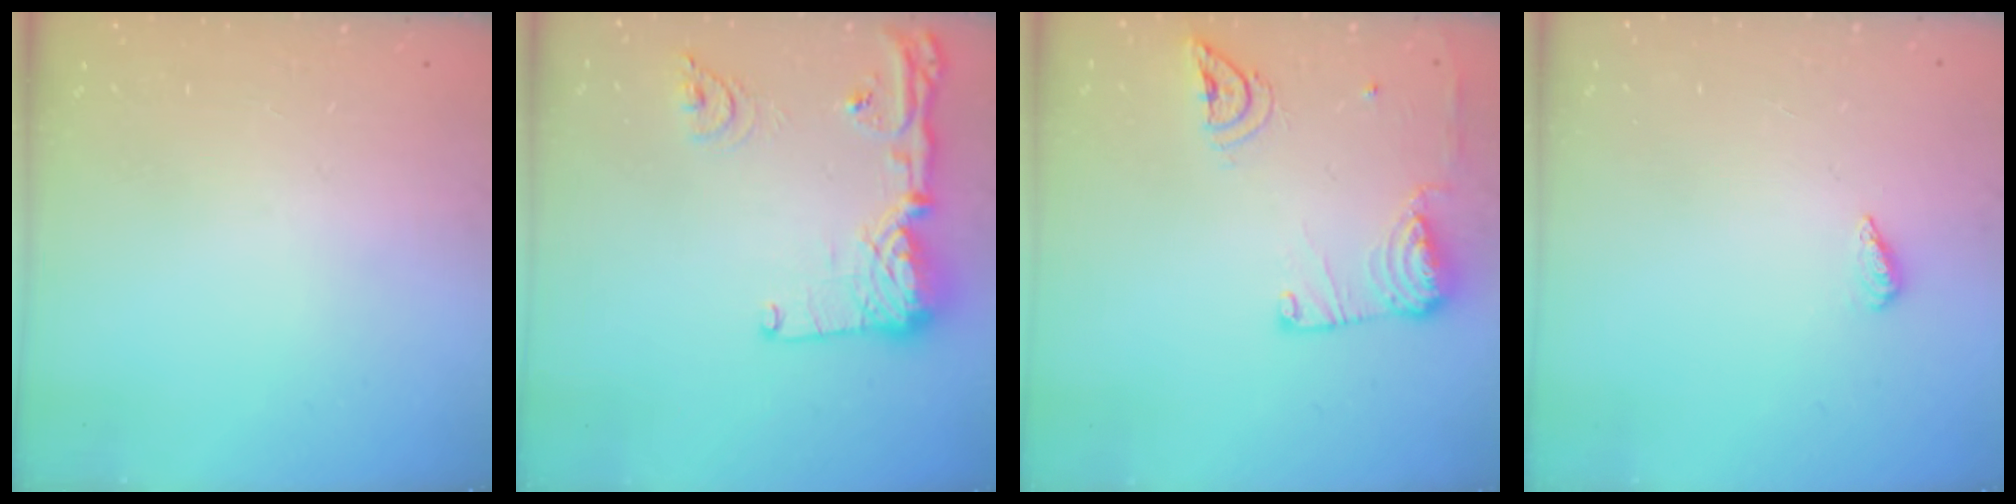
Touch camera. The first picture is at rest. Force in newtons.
{"total": 16.7, "press": 16.6, "slide": 1.9}
{"total": 12.8, "press": 12.7, "slide": 1.6}
{"total": 2.1, "press": 1.9, "slide": 0.8}